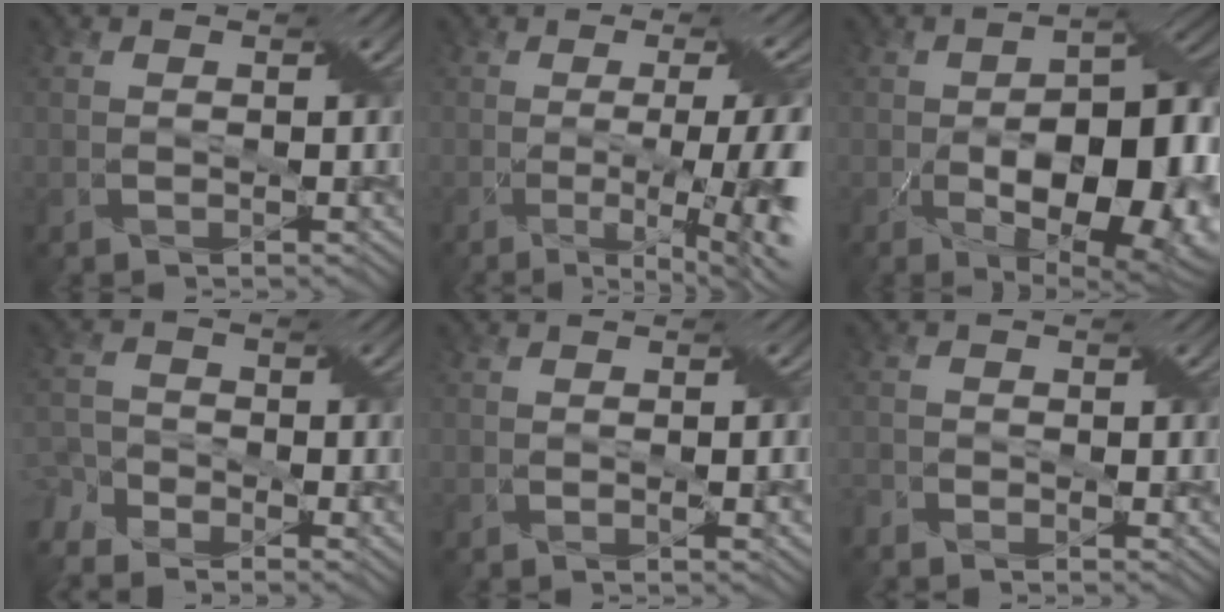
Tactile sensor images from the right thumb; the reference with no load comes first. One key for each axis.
{"total": 11.7, "fx": -2.4, "fy": 2.9, "fz": 11.1, "tx": -0.141, "ty": 0.004, "tz": -0.037}
{"total": 14.1, "fx": -3.8, "fy": 7.3, "fz": 11.5, "tx": -0.170, "ty": -0.031, "tz": -0.050}
{"total": 5.8, "fx": -4.3, "fy": 2.9, "fz": 2.5, "tx": -0.060, "ty": -0.013, "tz": -0.093}
{"total": 2.5, "fx": -0.6, "fy": 0.6, "fz": 2.4, "tx": -0.037, "ty": 0.001, "tz": -0.008}
{"total": 2.9, "fx": -2.2, "fy": 1.1, "fz": 1.6, "tx": -0.031, "ty": -0.006, "tz": -0.044}